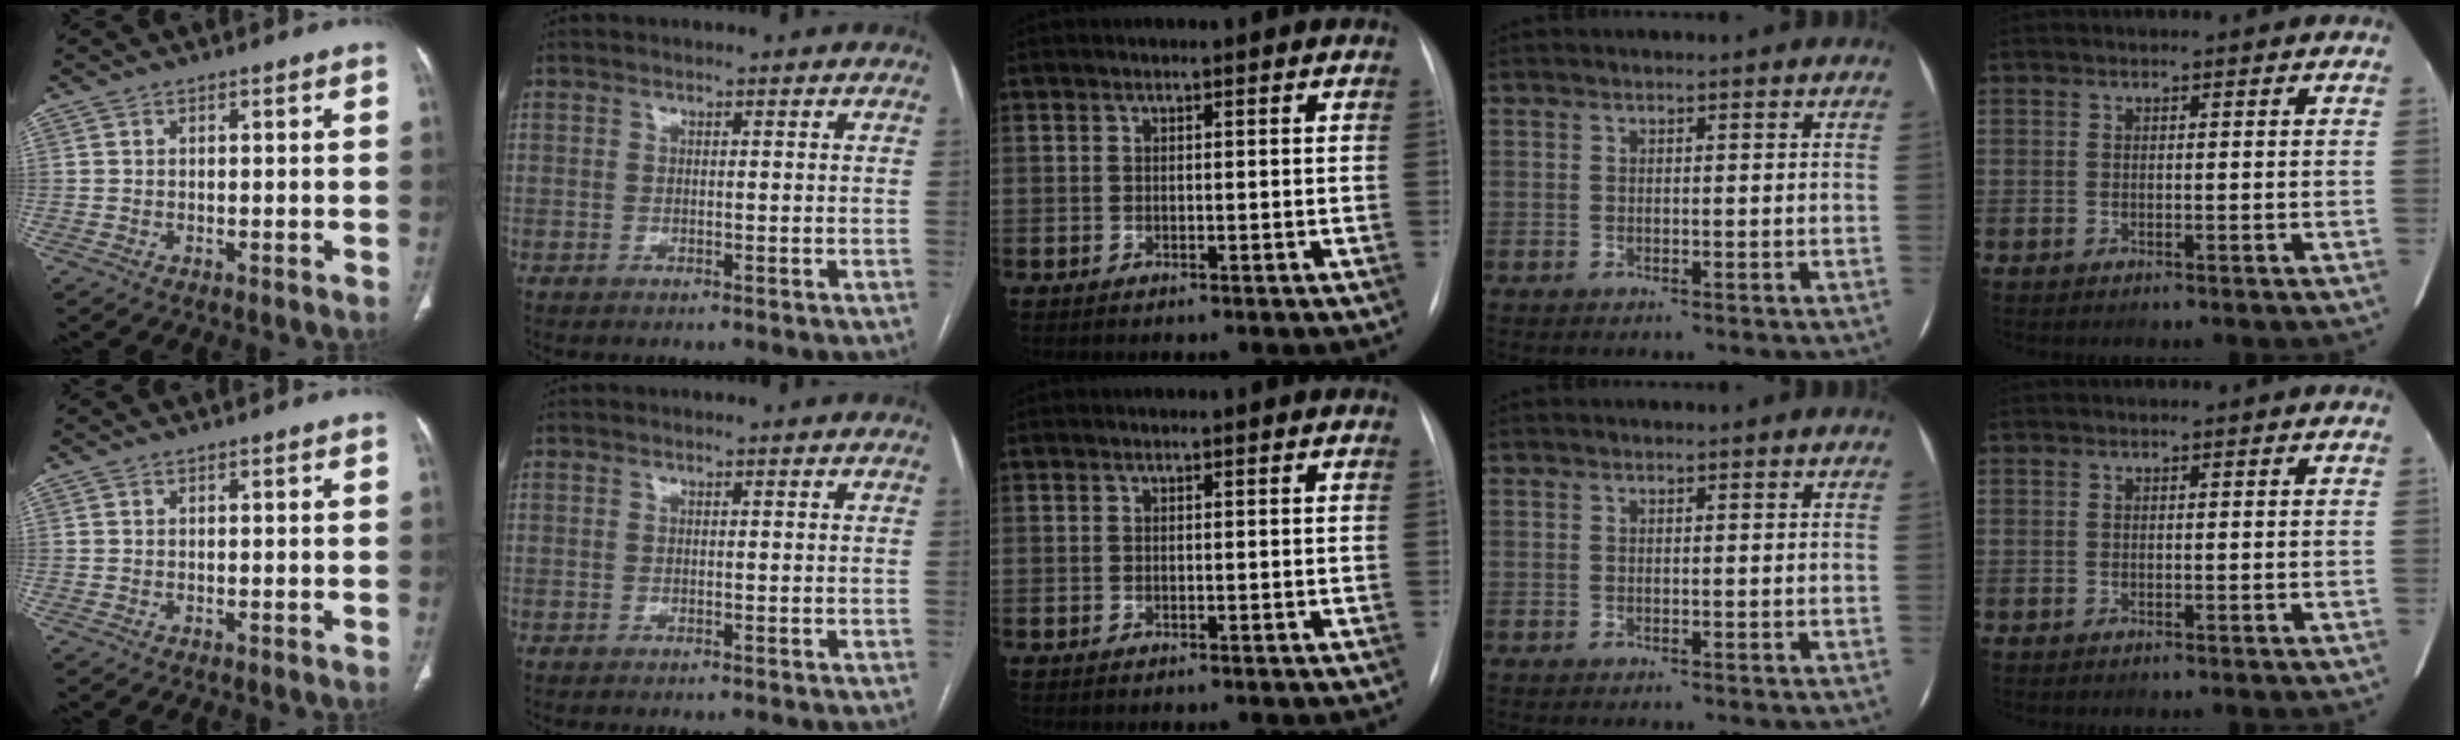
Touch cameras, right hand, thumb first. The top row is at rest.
{}